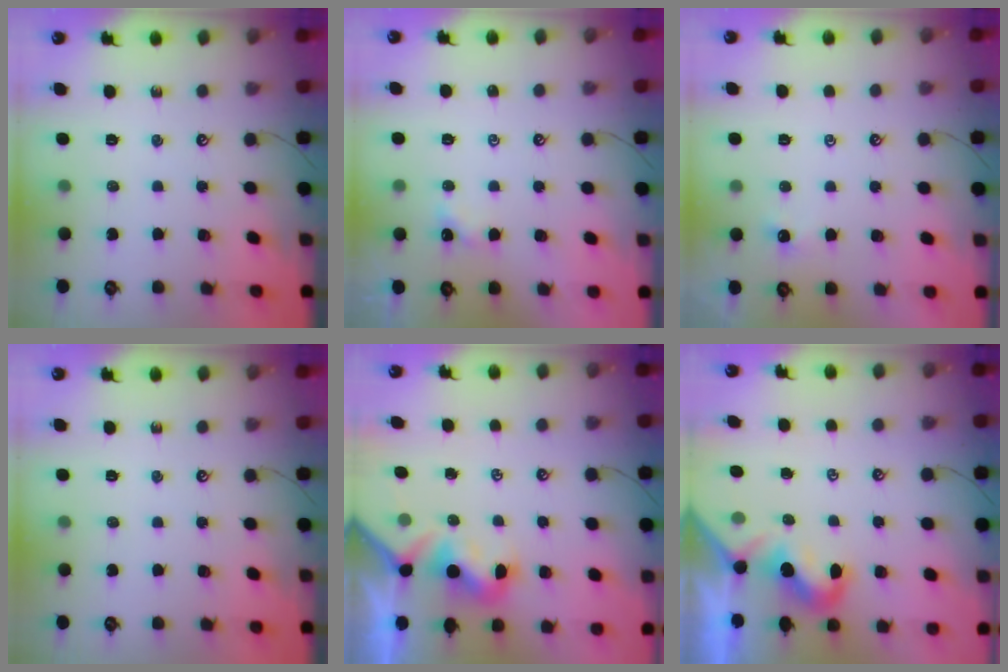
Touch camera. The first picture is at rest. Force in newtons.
{"total": 0.5, "press": 0.4, "slide": 0.3}
{"total": 1.1, "press": 1.1, "slide": 0.3}
{"total": 0.0}
{"total": 1.9, "press": 1.8, "slide": 0.7}
{"total": 2.2, "press": 2.1, "slide": 0.6}